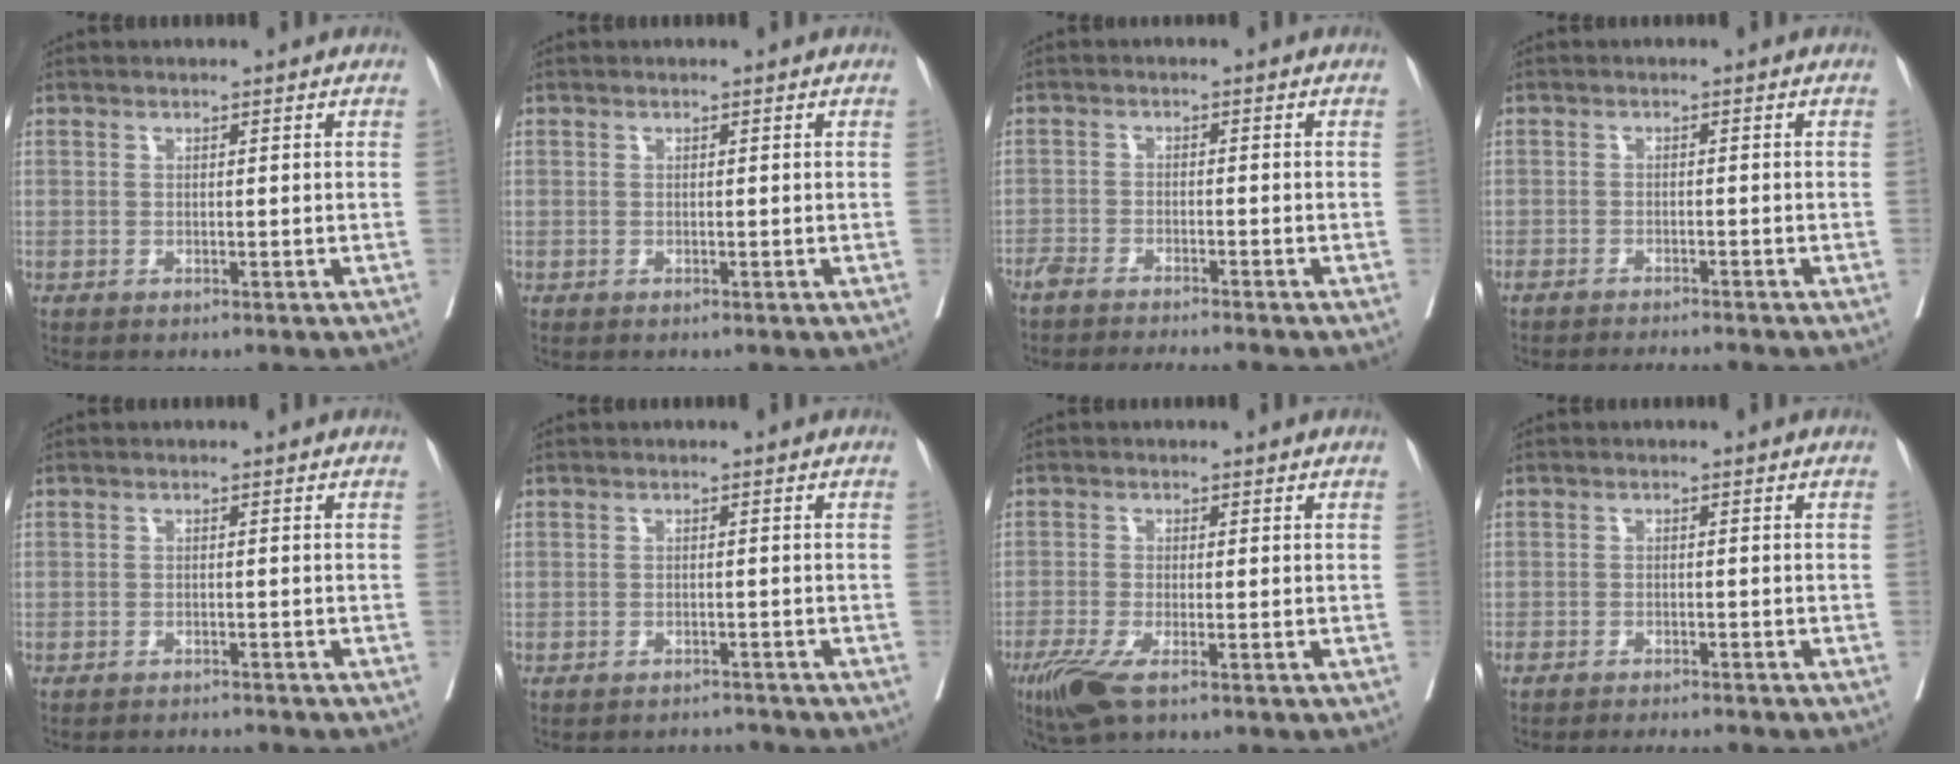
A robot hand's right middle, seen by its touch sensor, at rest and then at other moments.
{"total": 0.0}
{"total": 8.9, "force": [-8.2, 0.1, 3.5], "torque": [-0.038, -0.013, -0.127]}
{"total": 6.4, "force": [-6.0, 0.1, 2.1], "torque": [-0.024, -0.010, -0.087]}
{"total": 4.1, "force": [-4.0, -0.2, 0.5], "torque": [-0.001, -0.009, -0.057]}
{"total": 3.2, "force": [-3.2, -0.2, -0.4], "torque": [0.011, -0.003, -0.048]}
{"total": 5.1, "force": [-3.1, 0.9, 4.0], "torque": [-0.080, -0.016, -0.059]}
{"total": 7.0, "force": [-6.6, 0.6, 2.4], "torque": [-0.032, -0.009, -0.092]}